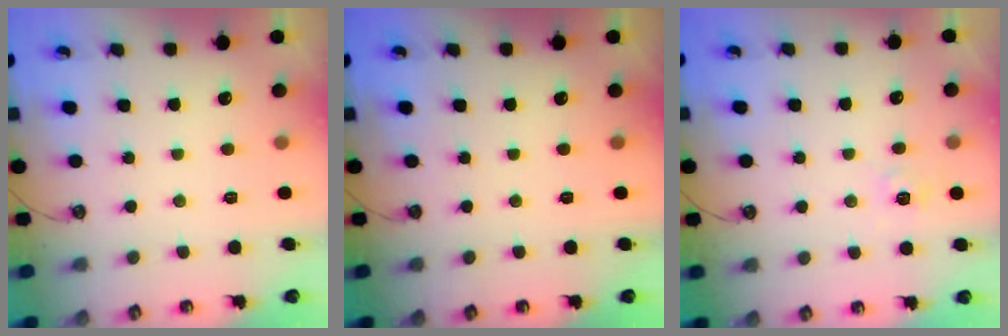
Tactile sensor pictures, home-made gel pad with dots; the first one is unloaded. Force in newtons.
{"total": 0.0}
{"total": 4.1, "press": 4.1, "slide": 0.5}